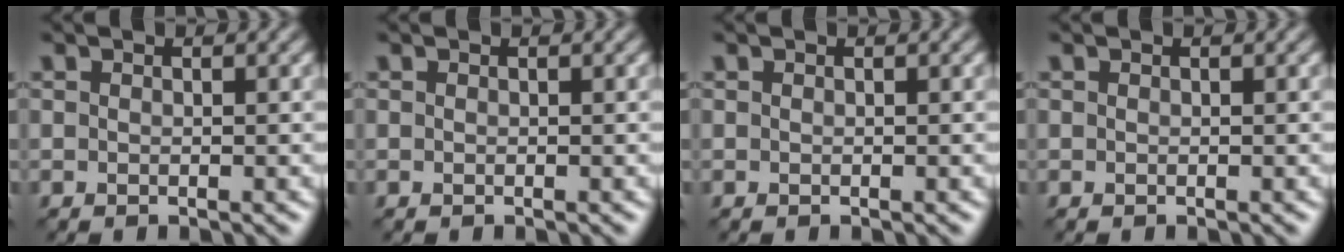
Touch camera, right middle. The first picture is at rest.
{"total": 0.0}
{"total": 0.0}
{"total": 0.0}